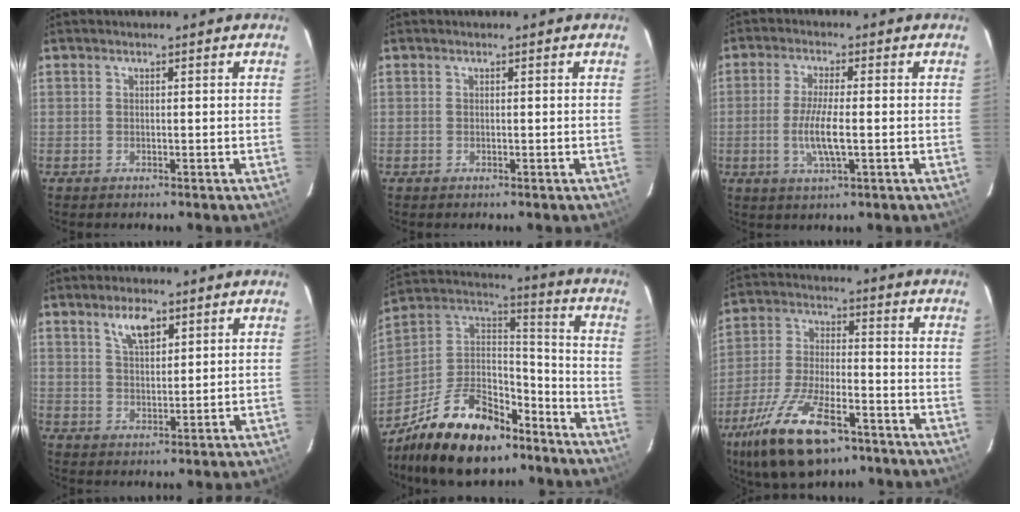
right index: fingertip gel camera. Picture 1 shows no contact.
{"total": 0.0}
{"total": 6.7, "force": [-1.3, 1.1, 6.4], "torque": [-0.127, -0.011, -0.025]}
{"total": 5.2, "force": [3.1, 2.2, 3.6], "torque": [-0.062, 0.004, 0.056]}
{"total": 23.1, "force": [-15.6, 11.1, 12.9], "torque": [-0.262, 0.030, -0.249]}
{"total": 17.5, "force": [-11.1, 6.8, 11.7], "torque": [-0.243, -0.032, -0.196]}